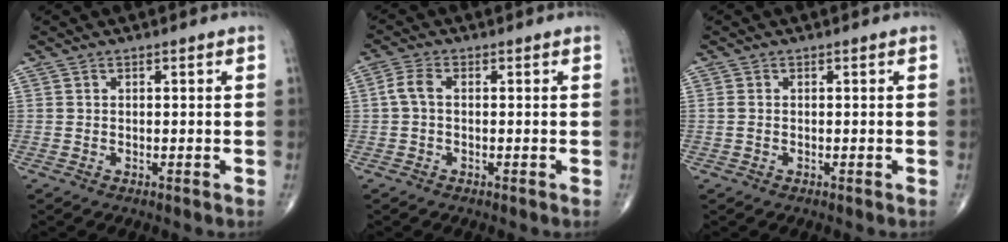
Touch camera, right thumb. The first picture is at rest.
{"total": 3.0, "force": [0.0, 1.6, 2.5], "torque": [-0.059, 0.007, -0.006]}
{"total": 1.1, "force": [-0.1, 0.8, 0.8], "torque": [-0.024, 0.002, -0.001]}